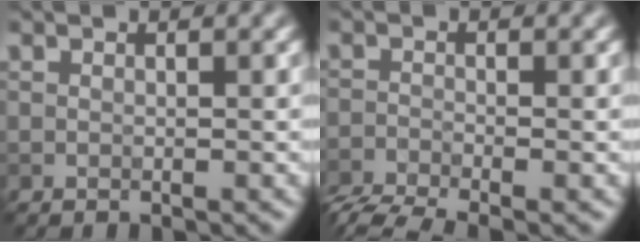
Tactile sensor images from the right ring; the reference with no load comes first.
{"total": 4.7, "force": [-4.2, 1.0, 1.8], "torque": [-0.028, -0.009, -0.064]}